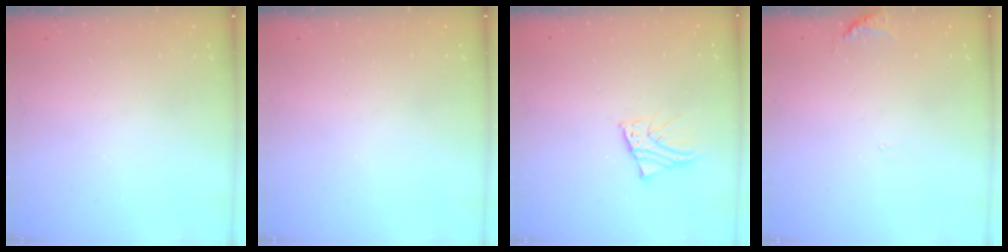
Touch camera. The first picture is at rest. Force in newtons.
{"total": 0.0}
{"total": 2.1, "press": 2.1, "slide": 0.1}
{"total": 6.0, "press": 5.9, "slide": 0.7}